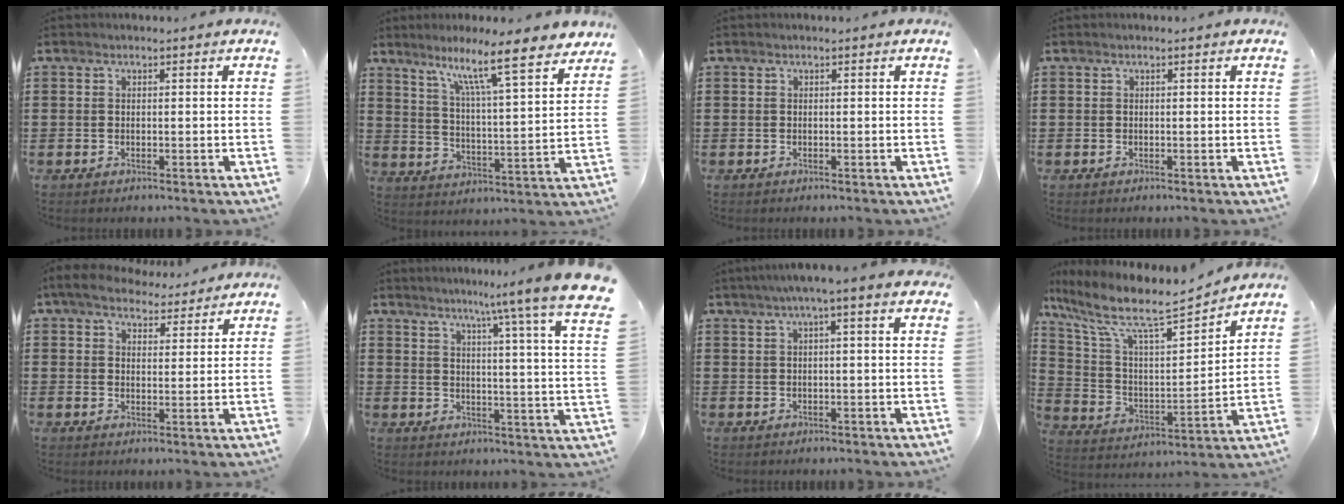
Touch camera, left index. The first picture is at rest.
{"total": 10.1, "force": [8.0, 0.3, 6.2], "torque": [-0.122, -0.054, 0.126]}
{"total": 0.0}
{"total": 0.0}
{"total": 5.3, "force": [4.6, 1.9, 1.9], "torque": [-0.054, -0.010, 0.085]}
{"total": 7.4, "force": [6.2, -1.9, 3.6], "torque": [-0.081, -0.057, 0.094]}
{"total": 3.2, "force": [1.2, -0.1, 2.9], "torque": [-0.057, 0.002, 0.020]}
{"total": 9.8, "force": [7.7, 2.0, 5.7], "torque": [-0.145, -0.051, 0.126]}